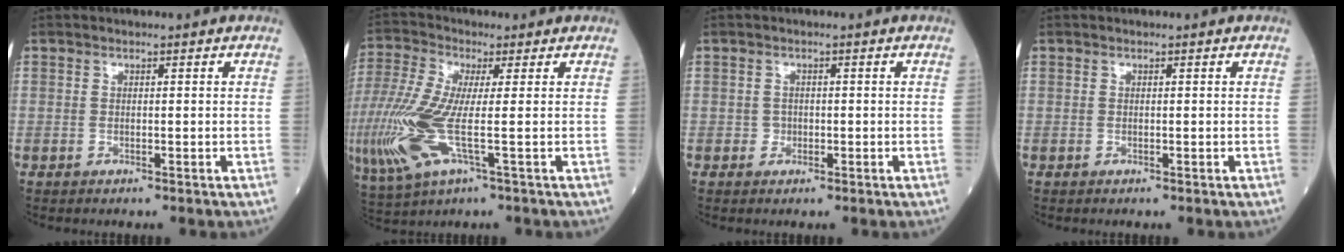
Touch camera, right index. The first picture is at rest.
{"total": 15.0, "force": [-3.0, 3.4, 14.3], "torque": [-0.358, -0.022, -0.055]}
{"total": 1.1, "force": [-0.3, 1.0, 0.3], "torque": [-0.003, 0.004, -0.006]}
{"total": 0.0}